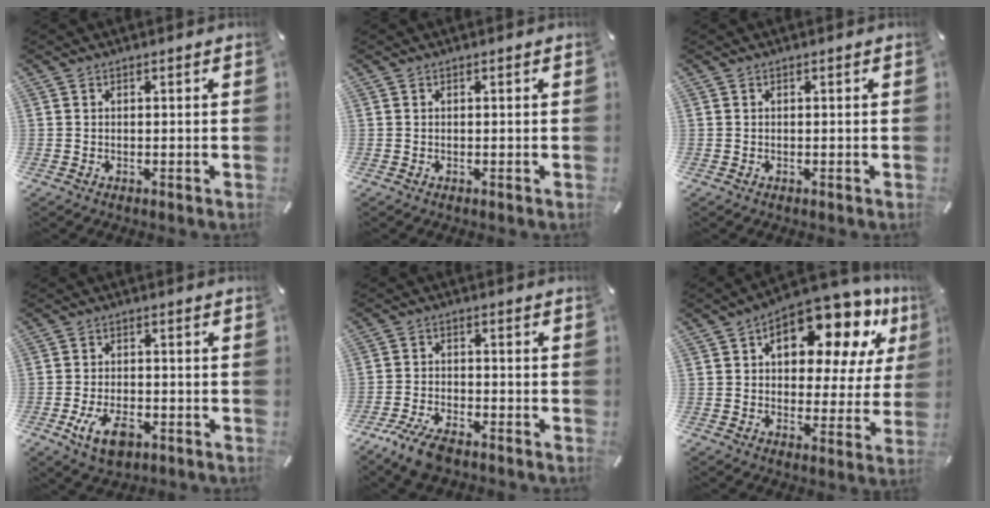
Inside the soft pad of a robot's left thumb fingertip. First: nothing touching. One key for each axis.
{"total": 0.0}
{"total": 0.0}
{"total": 7.8, "fx": -3.1, "fy": 4.5, "fz": 5.5, "tx": -0.109, "ty": 0.005, "tz": -0.057}
{"total": 6.9, "fx": -5.1, "fy": 2.5, "fz": 3.9, "tx": -0.091, "ty": 0.013, "tz": -0.096}
{"total": 16.8, "fx": 9.8, "fy": 8.8, "fz": 10.5, "tx": -0.150, "ty": -0.070, "tz": 0.163}